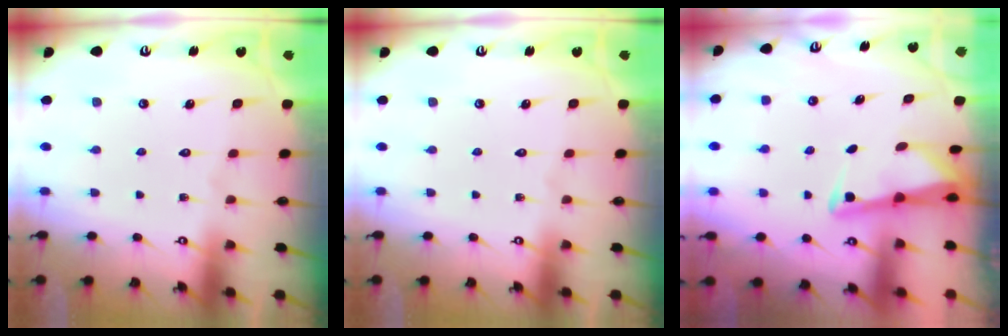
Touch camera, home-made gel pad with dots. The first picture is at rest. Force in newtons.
{"total": 0.0}
{"total": 3.2, "press": 3.2, "slide": 0.4}